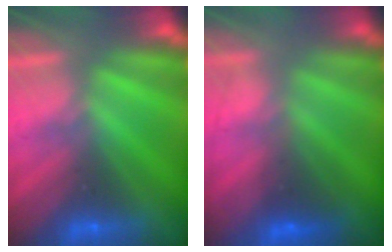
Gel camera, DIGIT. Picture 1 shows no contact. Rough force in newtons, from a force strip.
{"total": 3.3}